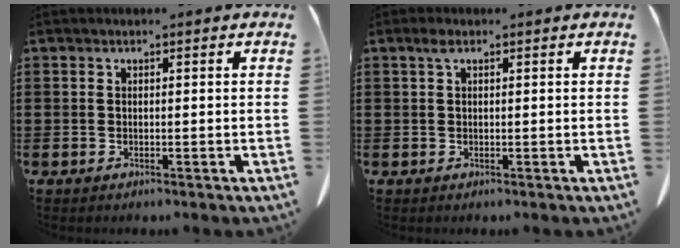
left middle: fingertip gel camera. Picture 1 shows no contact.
{"total": 1.4, "force": [0.6, 0.6, 1.1], "torque": [-0.025, 0.004, 0.010]}